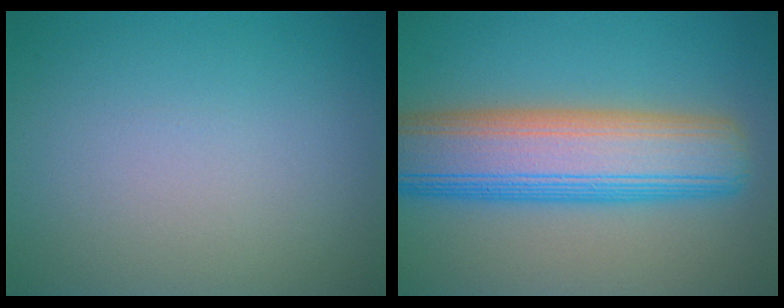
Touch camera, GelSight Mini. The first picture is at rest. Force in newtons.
{"total": 10.8, "press": 10.8, "slide": 0.4}